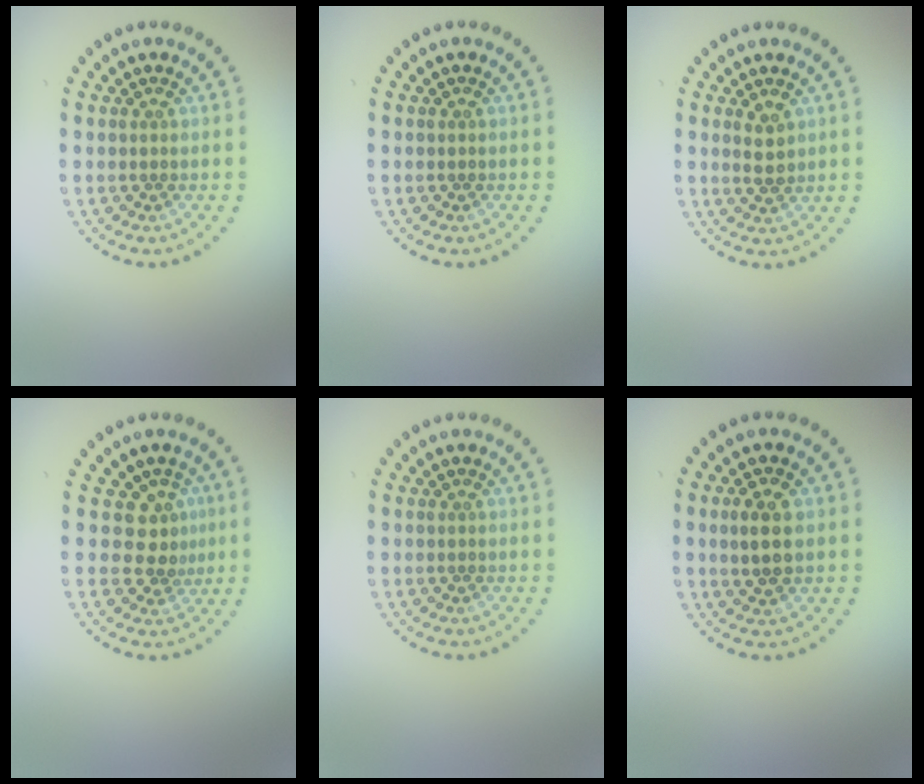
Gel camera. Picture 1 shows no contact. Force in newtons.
{"total": 0.0}
{"total": 1.9, "press": 1.8, "slide": 0.5}
{"total": 2.5, "press": 2.0, "slide": 1.5}
{"total": 0.0}
{"total": 2.9, "press": 2.9, "slide": 0.4}